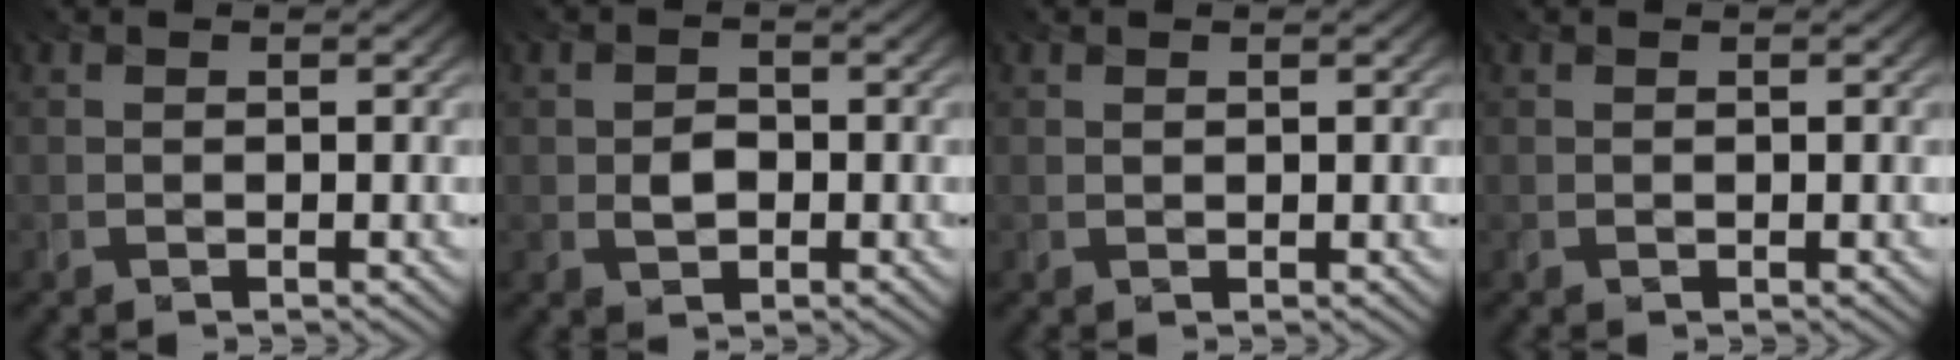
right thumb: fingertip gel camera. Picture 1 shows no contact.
{"total": 2.1, "force": [-0.4, 1.6, 1.4], "torque": [-0.027, 0.000, -0.008]}
{"total": 0.5, "force": [0.4, 0.2, 0.2], "torque": [-0.009, 0.000, 0.011]}
{"total": 0.0}